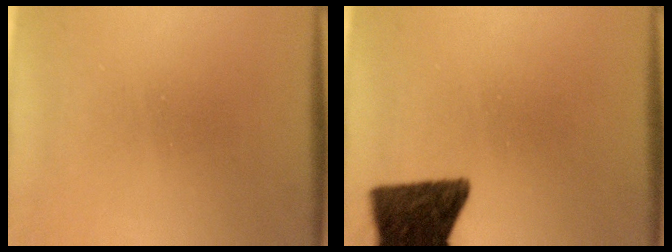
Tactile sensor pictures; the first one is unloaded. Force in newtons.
{"total": 12.9}